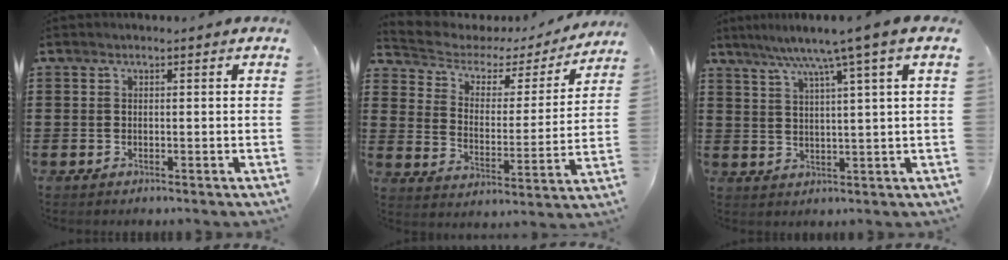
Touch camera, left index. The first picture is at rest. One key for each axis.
{"total": 3.7, "fx": 2.6, "fy": 2.2, "fz": 1.4, "tx": -0.048, "ty": -0.017, "tz": 0.034}
{"total": 6.8, "fx": 4.4, "fy": -0.9, "fz": 5.1, "tx": -0.113, "ty": -0.013, "tz": 0.068}